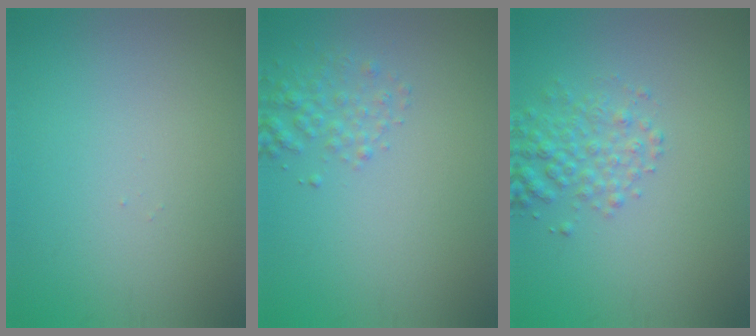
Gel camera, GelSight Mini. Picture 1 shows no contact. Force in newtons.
{"total": 1.8, "press": 1.8, "slide": 0.1}
{"total": 2.7, "press": 2.7, "slide": 0.1}